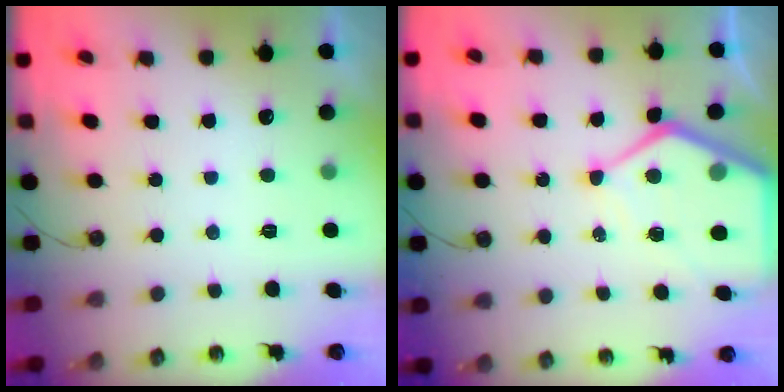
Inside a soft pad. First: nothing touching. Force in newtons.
{"total": 11.5, "press": 11.5, "slide": 1.0}